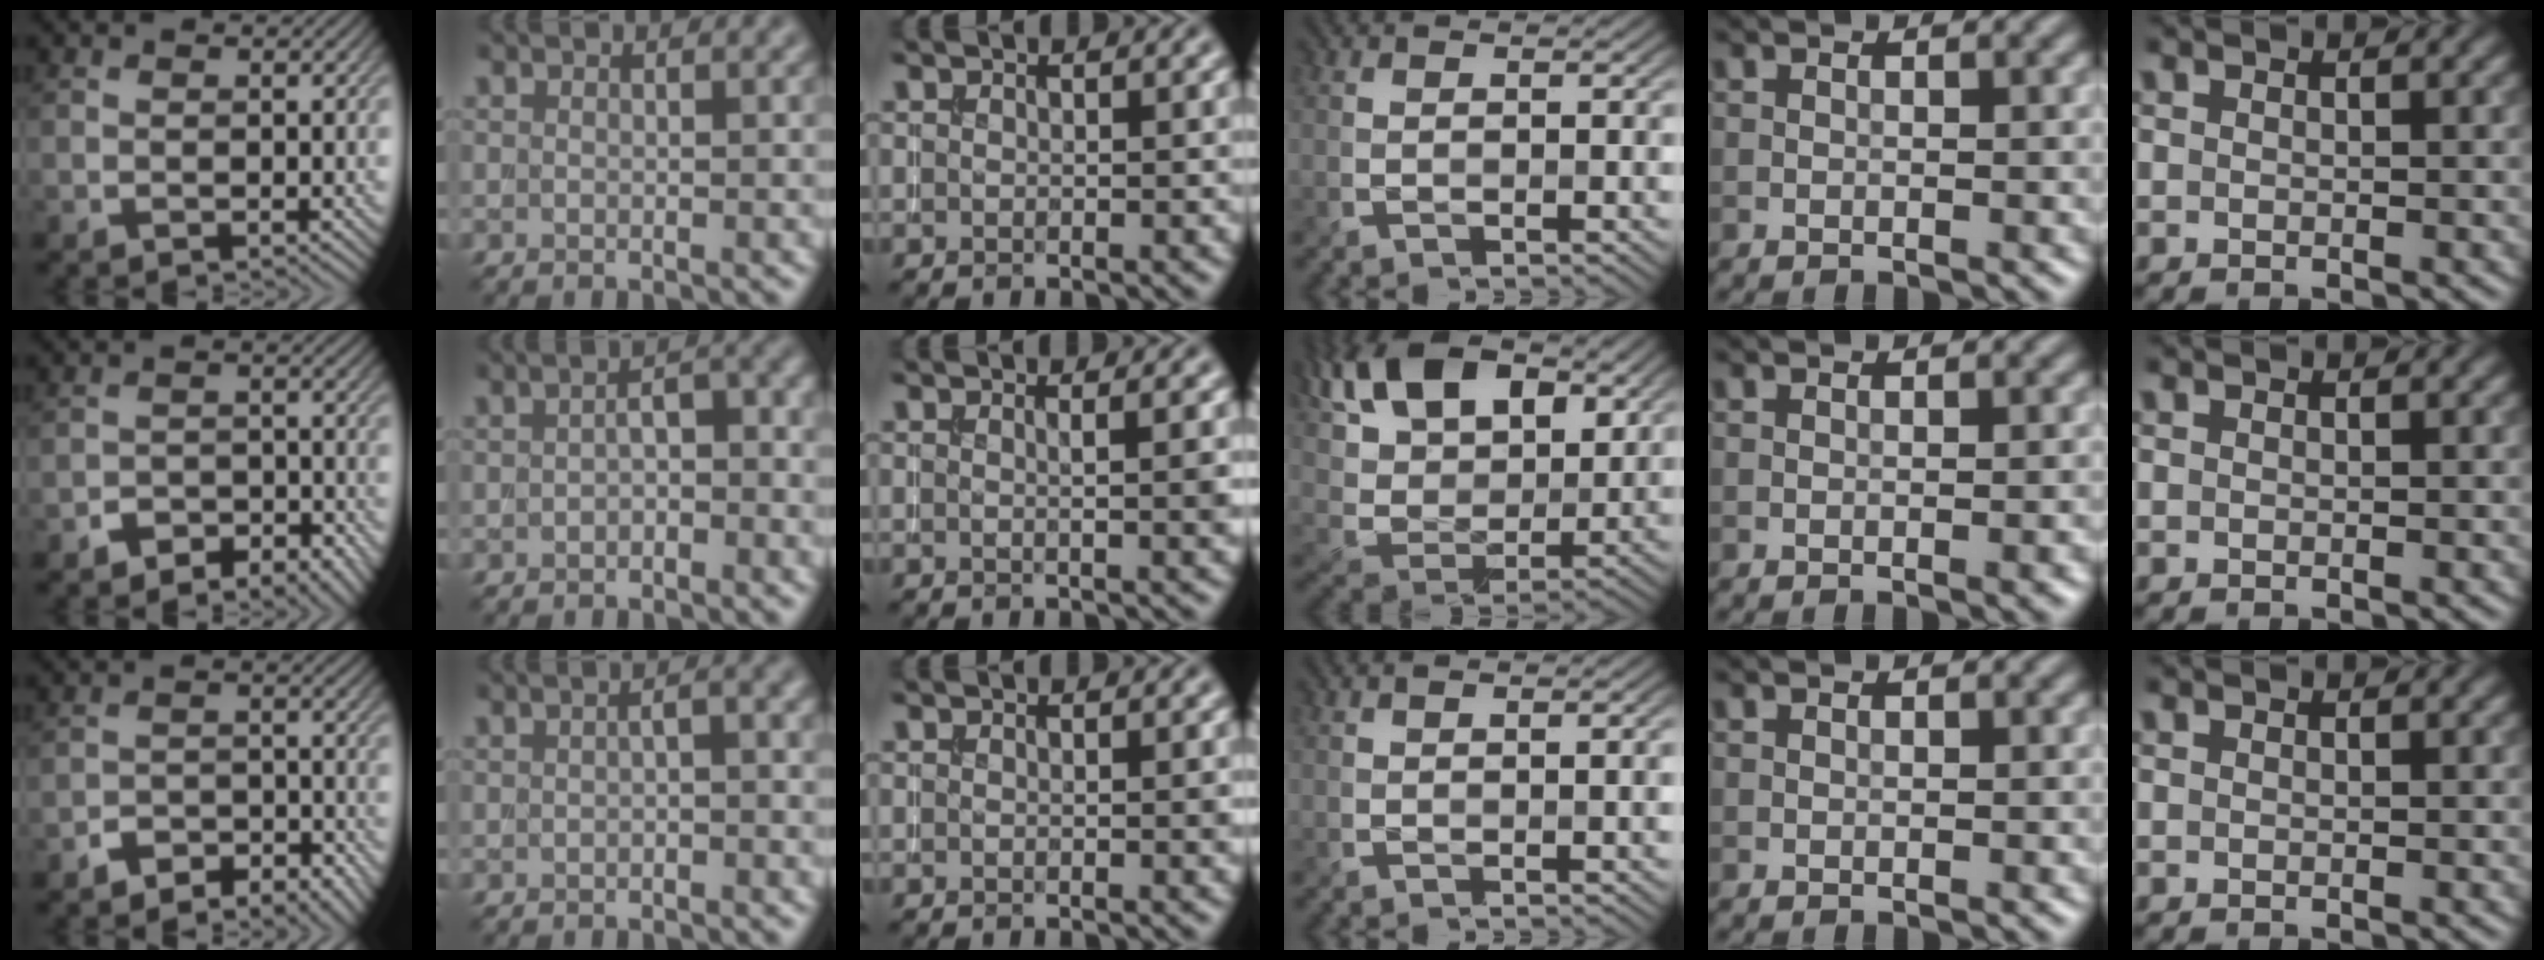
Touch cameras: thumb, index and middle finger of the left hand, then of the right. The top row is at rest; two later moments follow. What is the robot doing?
{"motion": "extract", "object": "backpack"}